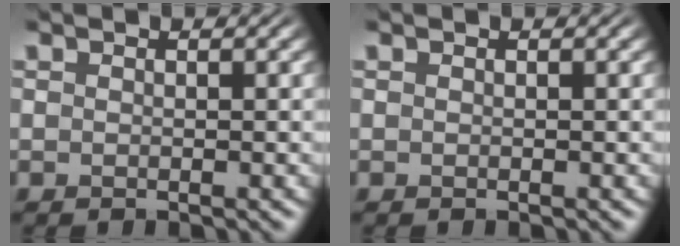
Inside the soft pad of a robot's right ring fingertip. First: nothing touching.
{"total": 0.0}